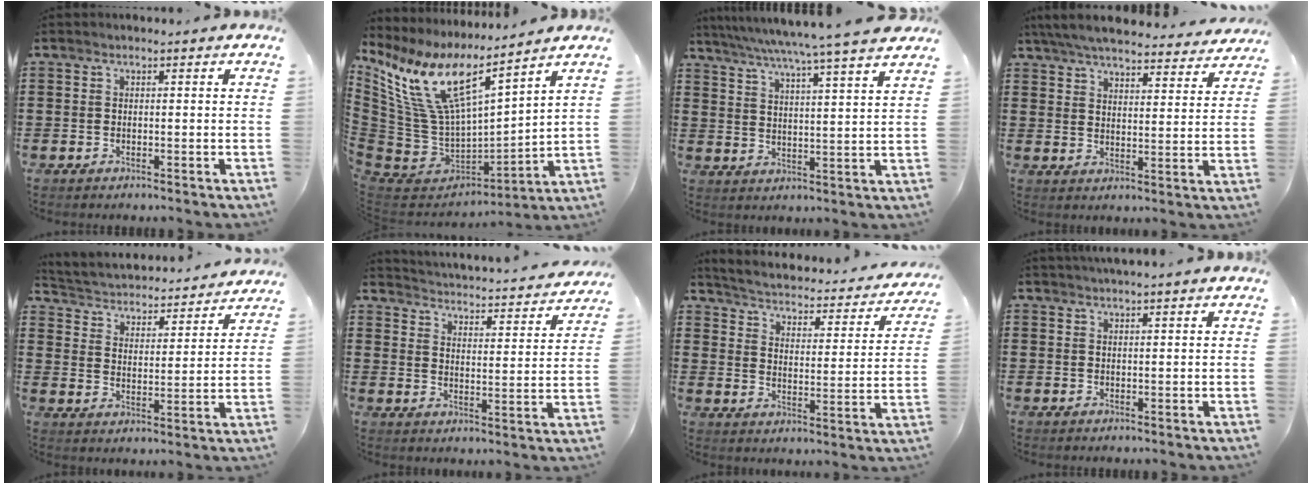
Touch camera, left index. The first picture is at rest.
{"total": 12.8, "force": [7.2, 4.8, 9.4], "torque": [-0.227, -0.050, 0.125]}
{"total": 6.2, "force": [5.4, -1.4, 2.7], "torque": [-0.073, -0.043, 0.086]}
{"total": 5.9, "force": [5.7, 0.1, 1.5], "torque": [-0.054, -0.032, 0.099]}
{"total": 2.7, "force": [2.7, 0.3, -0.1], "torque": [-0.021, -0.032, 0.036]}
{"total": 2.6, "force": [2.5, -0.3, 0.1], "torque": [-0.024, -0.033, 0.033]}
{"total": 1.9, "force": [1.8, 0.0, 0.6], "torque": [-0.030, -0.028, 0.017]}
{"total": 1.7, "force": [1.6, -0.2, 0.5], "torque": [-0.011, 0.002, 0.032]}